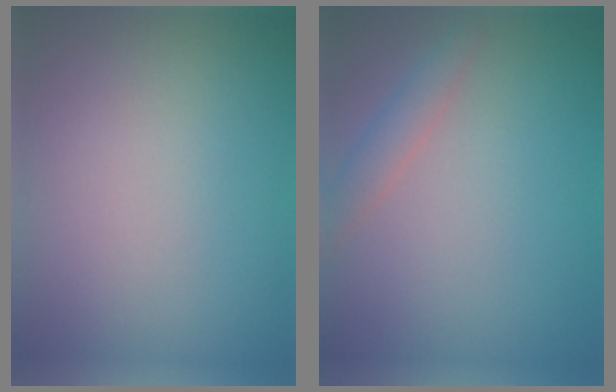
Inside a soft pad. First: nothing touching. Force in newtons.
{"total": 1.9, "press": 1.9, "slide": 0.0}